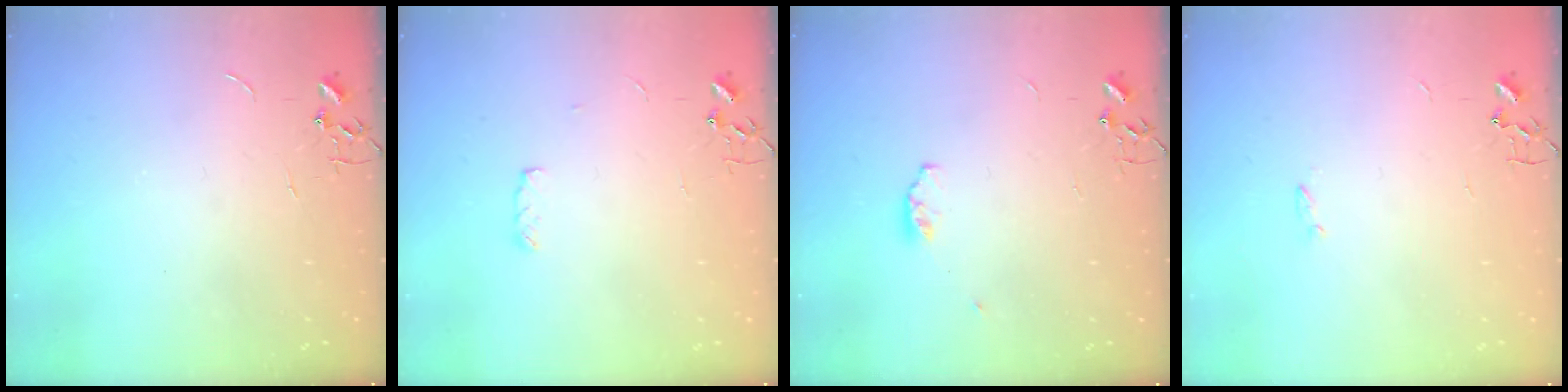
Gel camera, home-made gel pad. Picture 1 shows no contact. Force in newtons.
{"total": 3.7, "press": 3.7, "slide": 0.6}
{"total": 3.6, "press": 3.5, "slide": 0.8}
{"total": 1.2, "press": 1.1, "slide": 0.3}